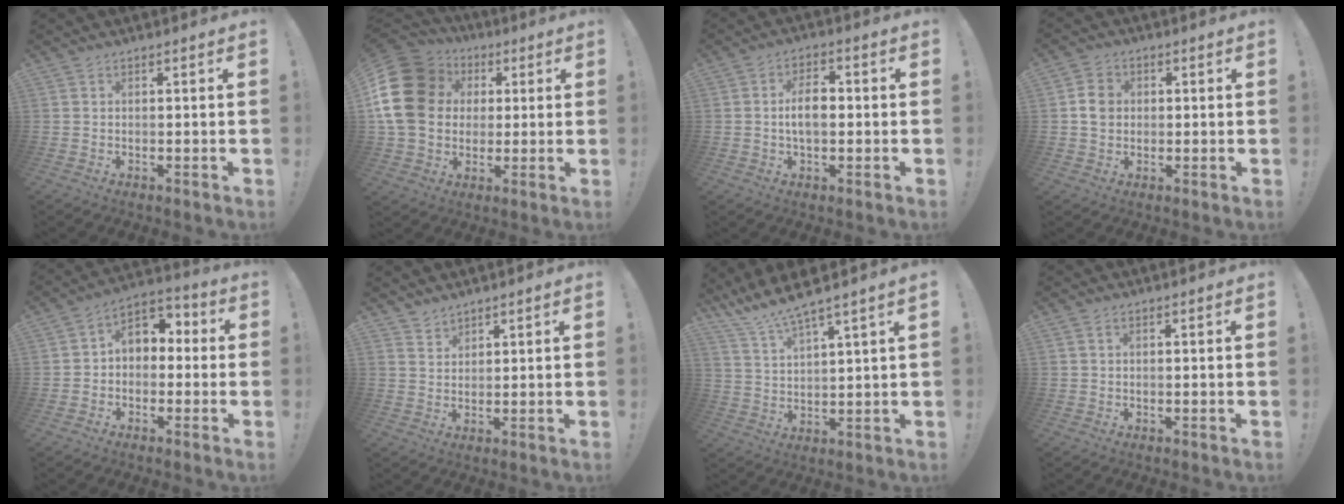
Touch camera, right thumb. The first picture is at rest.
{"total": 19.9, "force": [2.9, 16.1, 11.4], "torque": [-0.212, -0.001, 0.065]}
{"total": 7.4, "force": [-0.2, 4.0, 6.2], "torque": [-0.093, 0.005, -0.007]}
{"total": 5.6, "force": [0.4, 4.8, 2.9], "torque": [-0.033, 0.004, 0.009]}
{"total": 6.3, "force": [-0.1, 5.3, 3.4], "torque": [-0.054, 0.009, 0.005]}
{"total": 2.8, "force": [2.6, 0.9, 0.0], "torque": [0.003, -0.023, 0.049]}
{"total": 8.0, "force": [7.1, -0.4, 3.6], "torque": [-0.088, -0.044, 0.127]}
{"total": 0.8, "force": [0.2, 0.3, 0.7], "torque": [-0.019, 0.004, 0.004]}